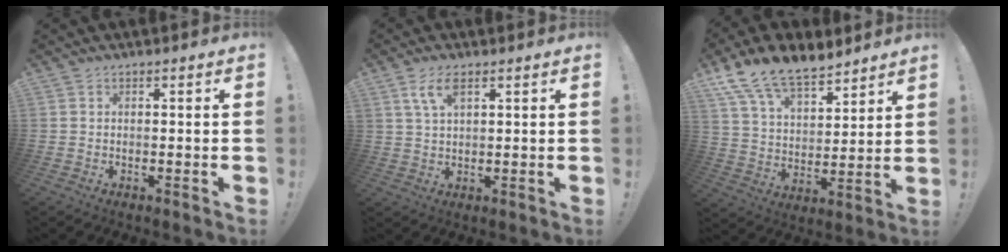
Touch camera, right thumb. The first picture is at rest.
{"total": 5.8, "force": [3.0, 2.3, 4.4], "torque": [-0.076, -0.007, 0.054]}
{"total": 15.0, "force": [11.6, 6.7, 6.6], "torque": [-0.130, -0.082, 0.217]}